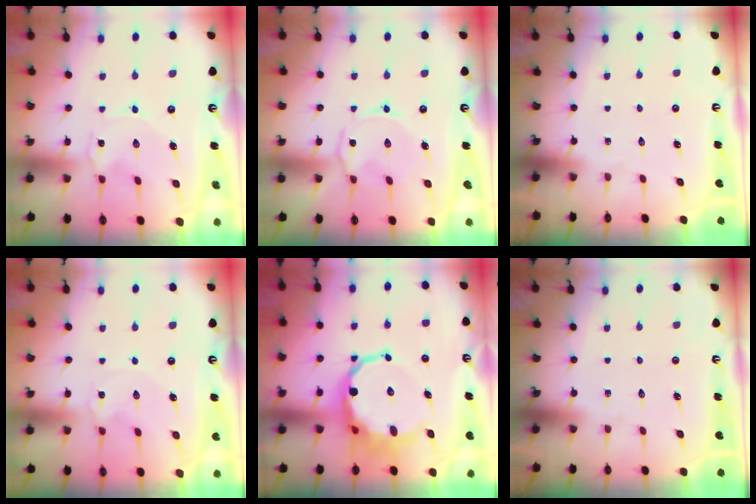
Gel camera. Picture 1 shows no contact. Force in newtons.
{"total": 2.5, "press": 2.5, "slide": 0.6}
{"total": 0.0}
{"total": 0.7, "press": 0.6, "slide": 0.3}
{"total": 13.0, "press": 12.7, "slide": 3.0}
{"total": 0.0}